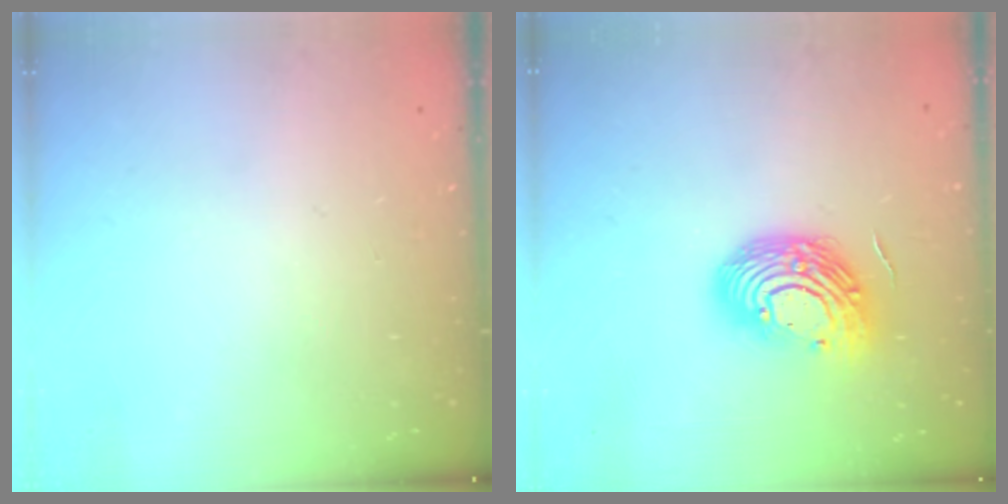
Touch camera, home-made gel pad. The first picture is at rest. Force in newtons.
{"total": 14.0, "press": 13.9, "slide": 1.1}